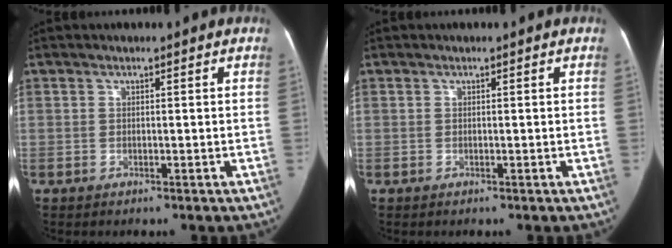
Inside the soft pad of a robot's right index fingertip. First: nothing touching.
{"total": 0.0}